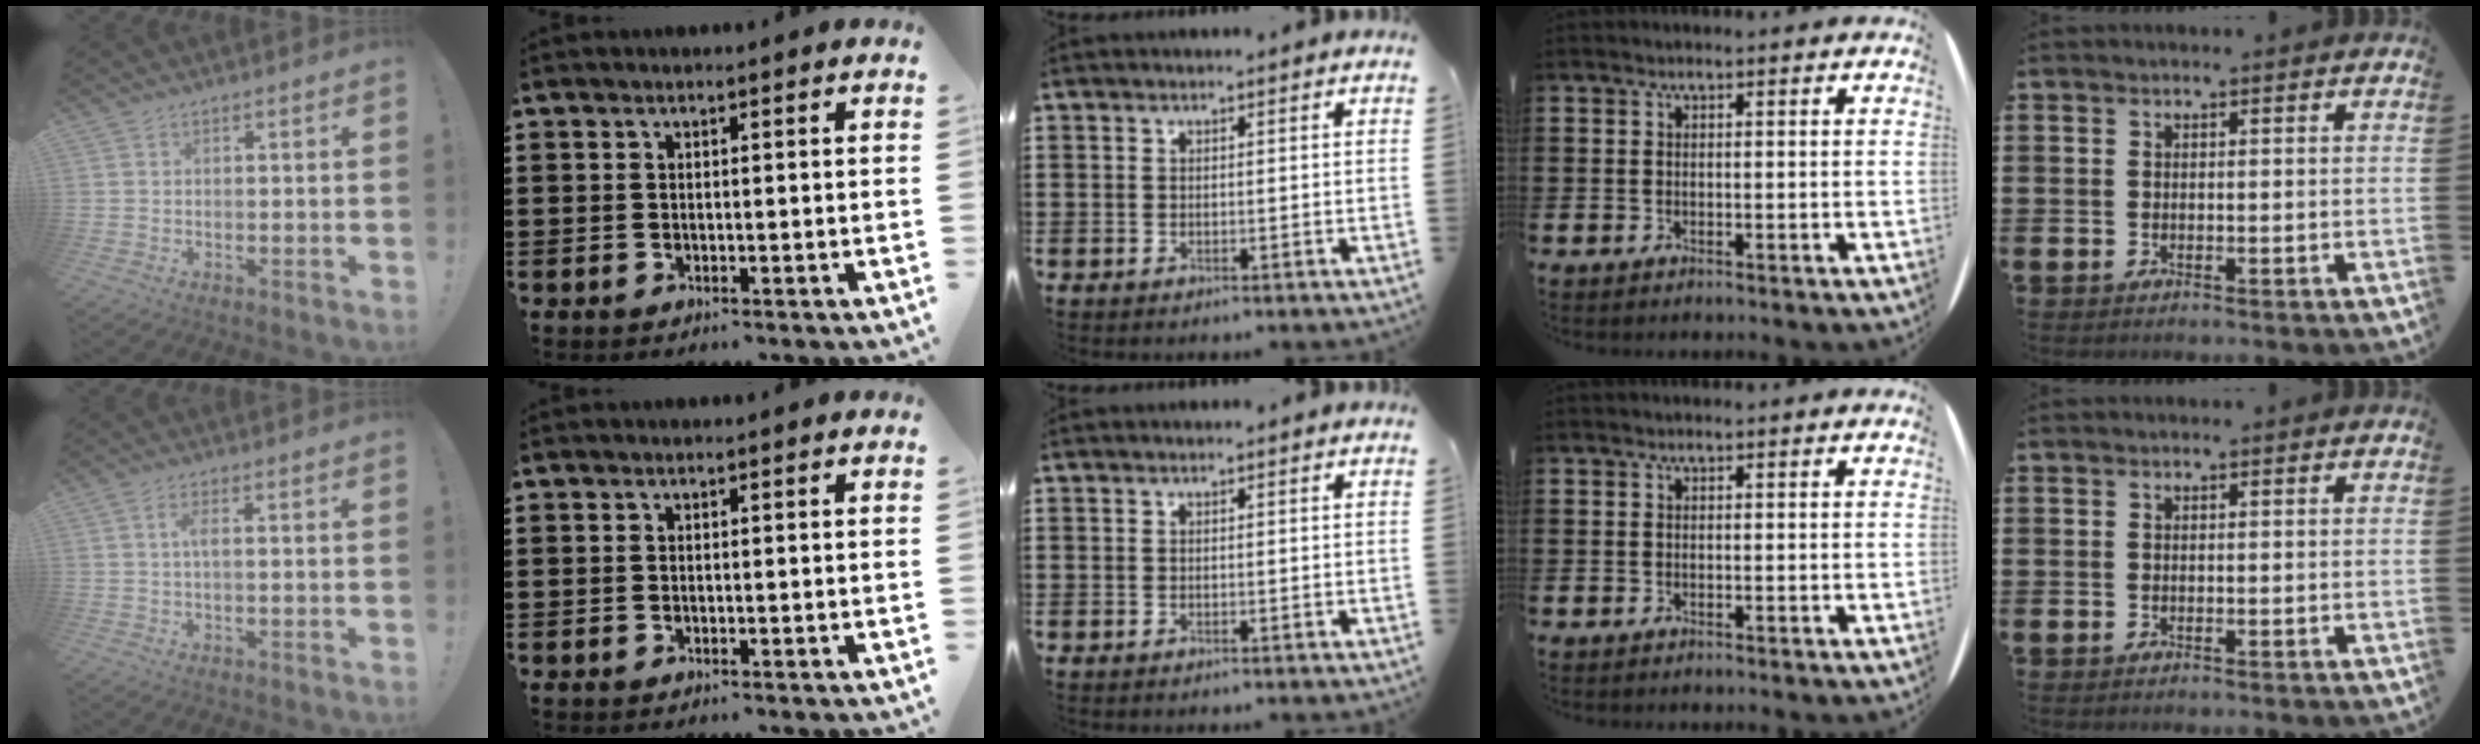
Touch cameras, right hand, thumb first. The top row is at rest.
{"thumb": {"total": 3.1, "force": [0.1, 0.7, 3.0], "torque": [-0.066, 0.009, 0.002]}}